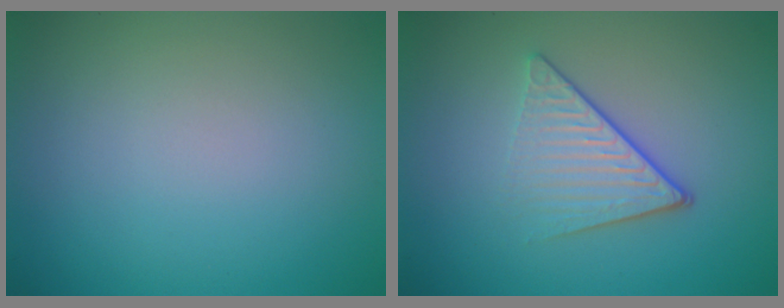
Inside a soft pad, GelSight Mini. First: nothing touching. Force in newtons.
{"total": 4.1, "press": 2.9, "slide": 2.9}